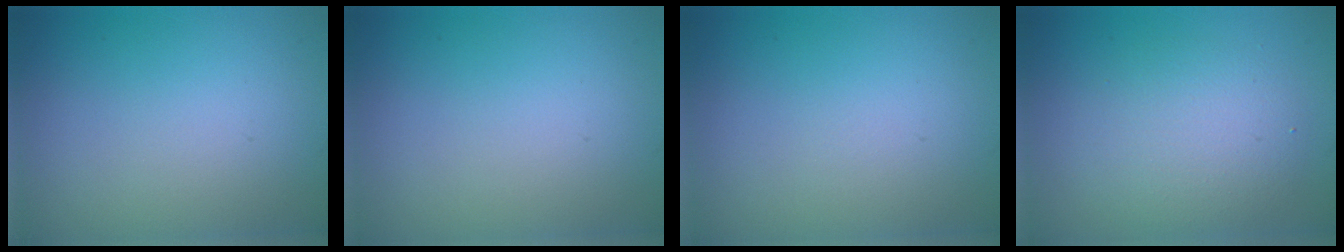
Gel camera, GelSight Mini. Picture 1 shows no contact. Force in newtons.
{"total": 0.0}
{"total": 0.0}
{"total": 4.1, "press": 4.1, "slide": 0.2}